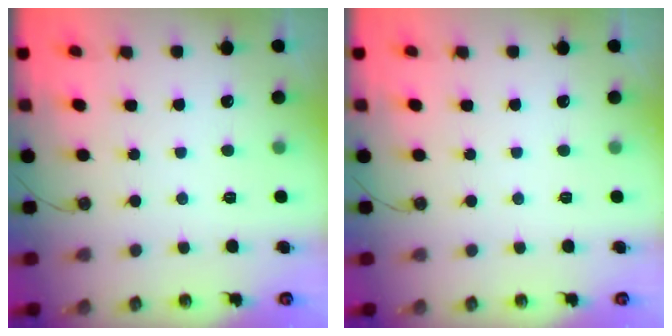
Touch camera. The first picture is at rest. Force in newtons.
{"total": 0.0}